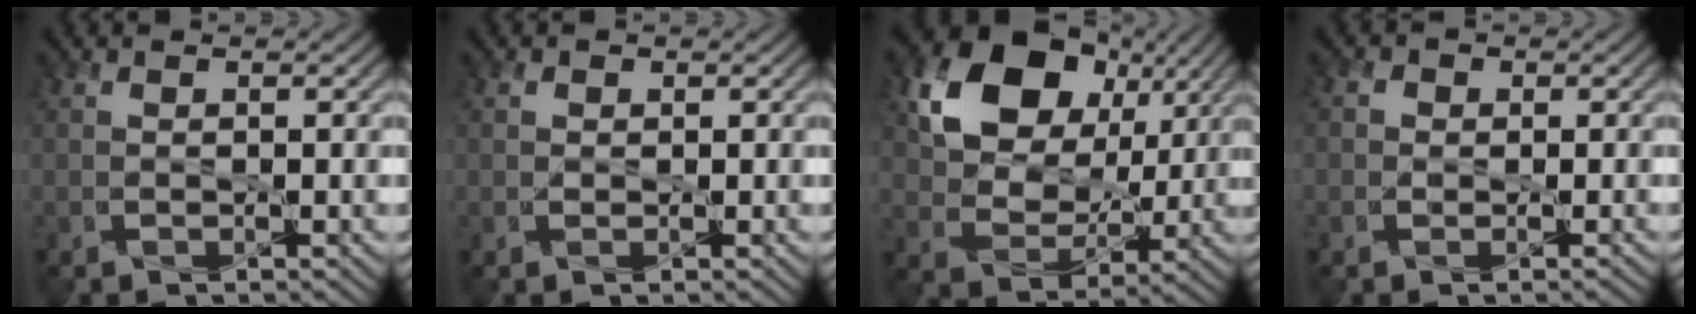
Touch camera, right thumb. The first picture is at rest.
{"total": 0.5, "force": [0.2, 0.4, -0.2], "torque": [0.007, -0.001, 0.004]}
{"total": 14.2, "force": [6.7, 10.2, 7.3], "torque": [-0.153, 0.022, 0.132]}
{"total": 1.0, "force": [-0.3, 1.0, 0.2], "torque": [0.001, 0.000, -0.006]}